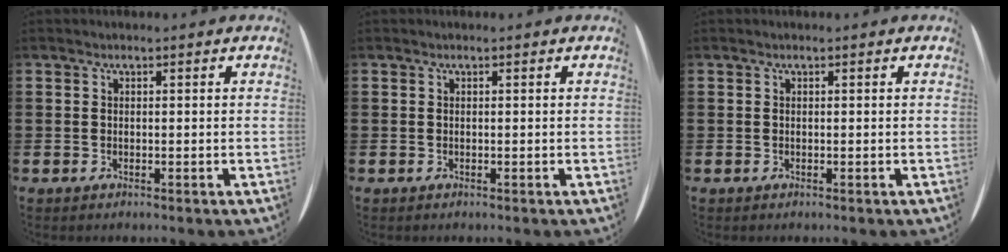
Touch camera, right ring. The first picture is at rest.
{"total": 0.0}
{"total": 0.0}